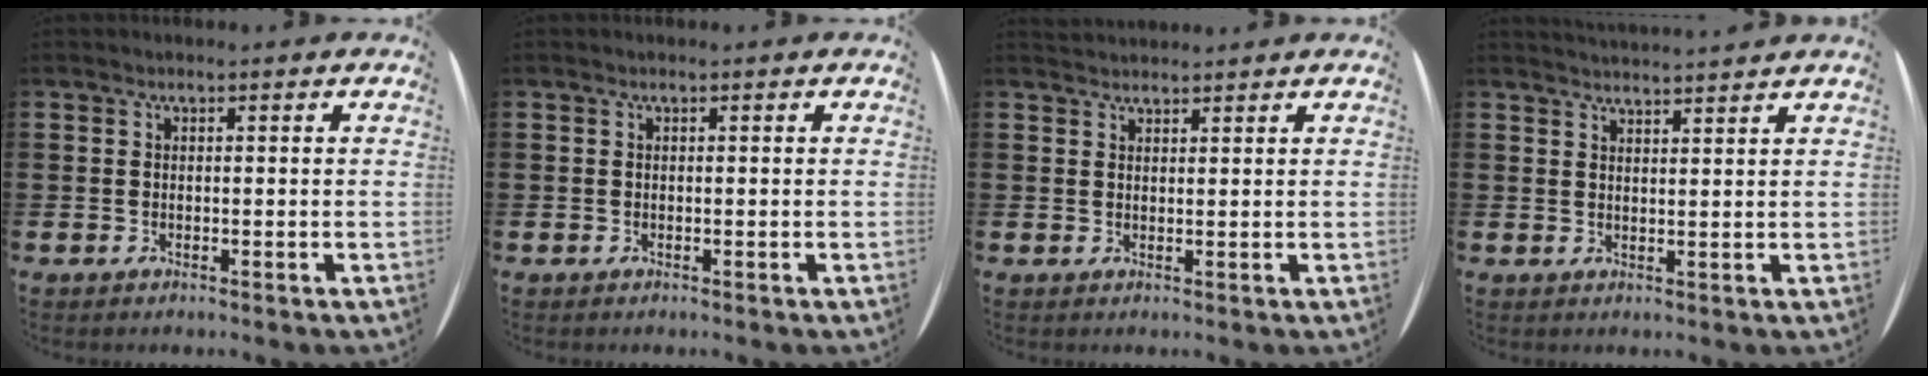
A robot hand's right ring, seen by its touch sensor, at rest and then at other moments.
{"total": 0.0}
{"total": 1.3, "force": [1.2, 0.0, -0.3], "torque": [0.003, 0.001, 0.025]}
{"total": 2.2, "force": [2.1, -0.5, -0.4], "torque": [0.005, -0.012, 0.040]}